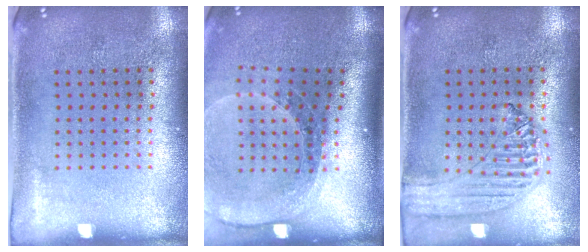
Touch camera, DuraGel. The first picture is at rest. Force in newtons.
{"total": 1.8, "press": 1.6, "slide": 0.7}
{"total": 1.2, "press": 1.2, "slide": 0.2}